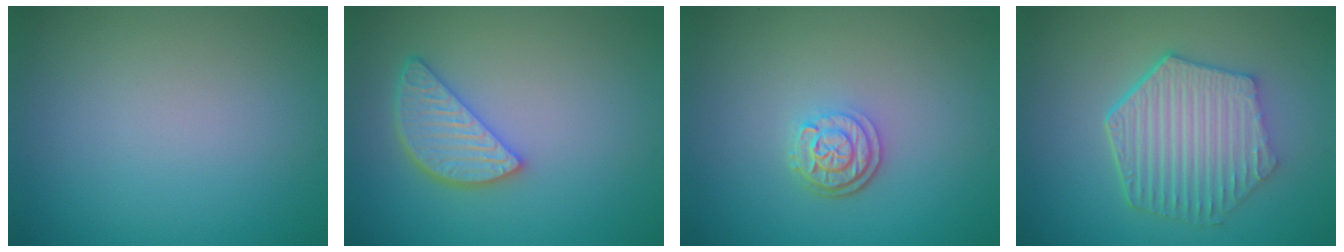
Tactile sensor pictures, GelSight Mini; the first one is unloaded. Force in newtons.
{"total": 3.7, "press": 3.2, "slide": 1.9}
{"total": 2.8, "press": 2.3, "slide": 1.6}
{"total": 6.5, "press": 4.9, "slide": 4.3}